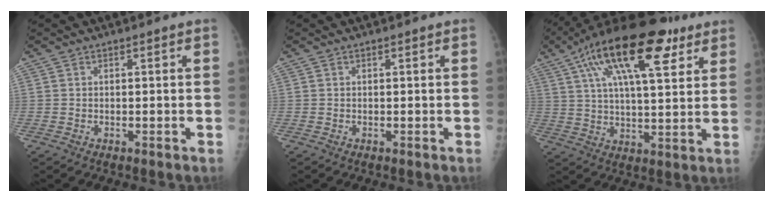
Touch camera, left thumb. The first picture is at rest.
{"total": 0.0}
{"total": 21.2, "force": [10.7, 7.9, 16.5], "torque": [-0.265, -0.006, 0.173]}